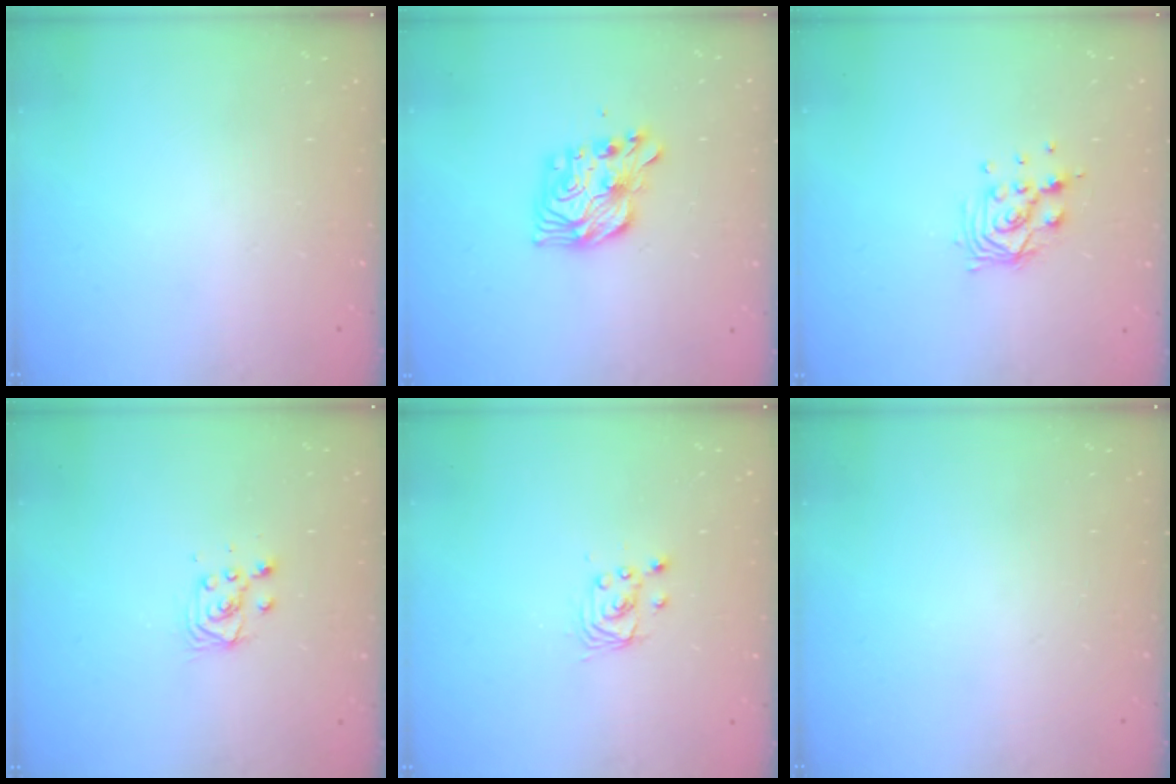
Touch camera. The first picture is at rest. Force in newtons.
{"total": 10.5, "press": 10.5, "slide": 1.0}
{"total": 8.9, "press": 8.9, "slide": 0.7}
{"total": 3.7, "press": 3.7, "slide": 0.3}
{"total": 2.9, "press": 2.9, "slide": 0.0}
{"total": 0.0}